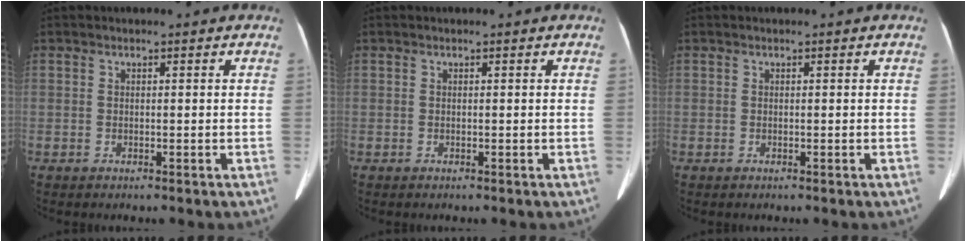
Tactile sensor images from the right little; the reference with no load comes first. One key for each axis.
{"total": 0.0}
{"total": 0.0}